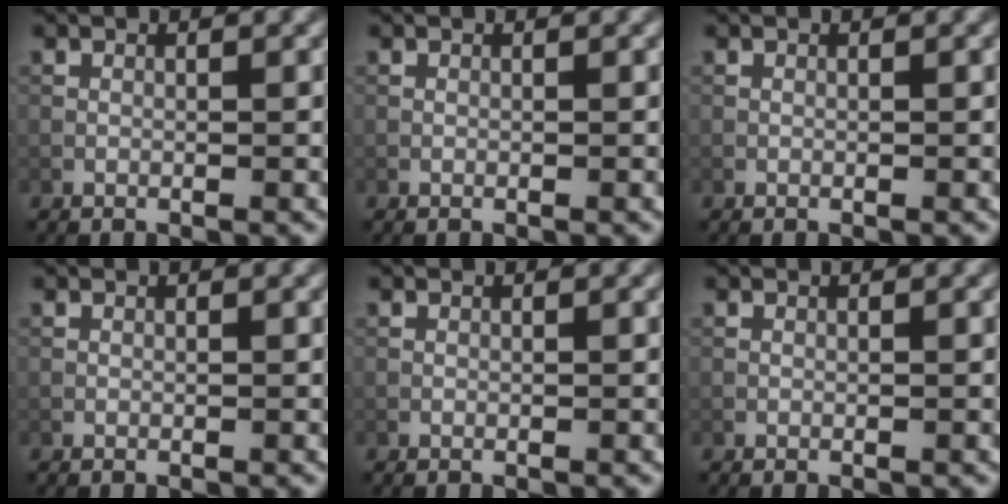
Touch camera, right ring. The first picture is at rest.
{"total": 0.0}
{"total": 0.0}
{"total": 0.0}
{"total": 0.0}
{"total": 0.0}